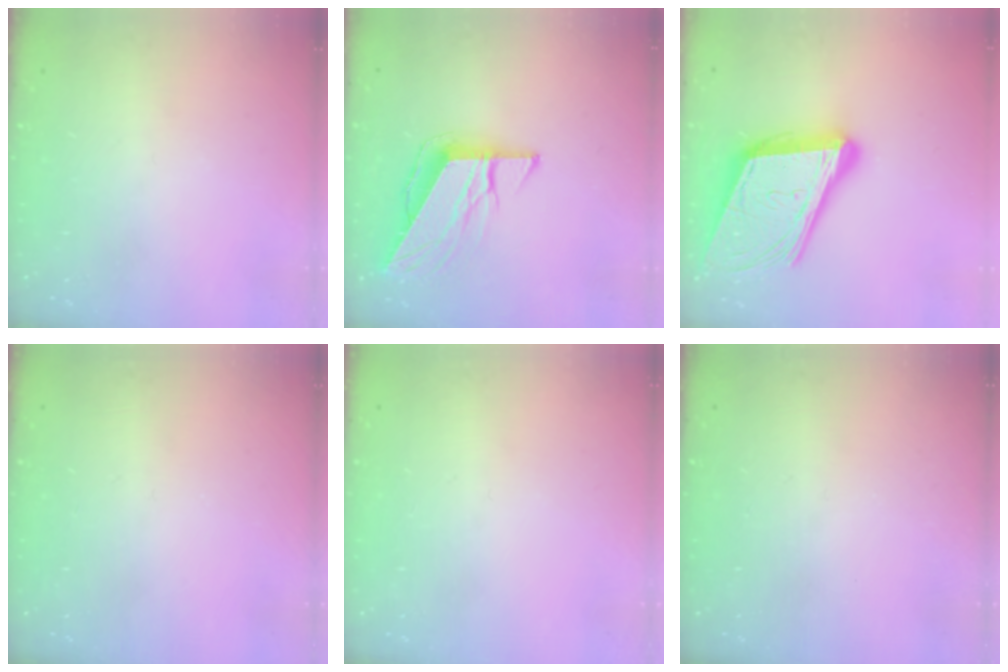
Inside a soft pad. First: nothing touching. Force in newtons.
{"total": 9.4, "press": 9.4, "slide": 1.0}
{"total": 22.1, "press": 21.7, "slide": 4.6}
{"total": 0.0}
{"total": 0.0}
{"total": 0.0}